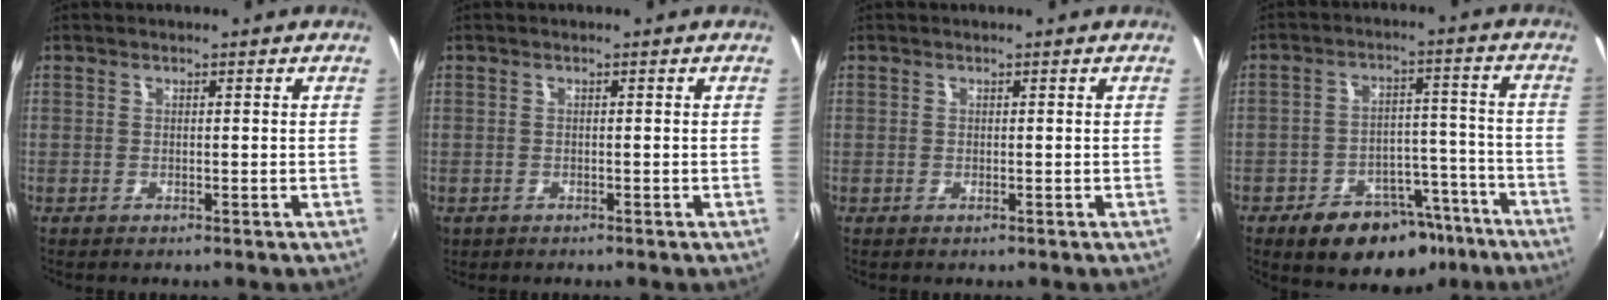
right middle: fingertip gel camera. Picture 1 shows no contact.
{"total": 1.4, "force": [-0.6, 1.2, 0.4], "torque": [-0.011, -0.005, -0.008]}
{"total": 0.0}
{"total": 15.1, "force": [-10.1, 8.8, 7.1], "torque": [-0.125, 0.026, -0.127]}